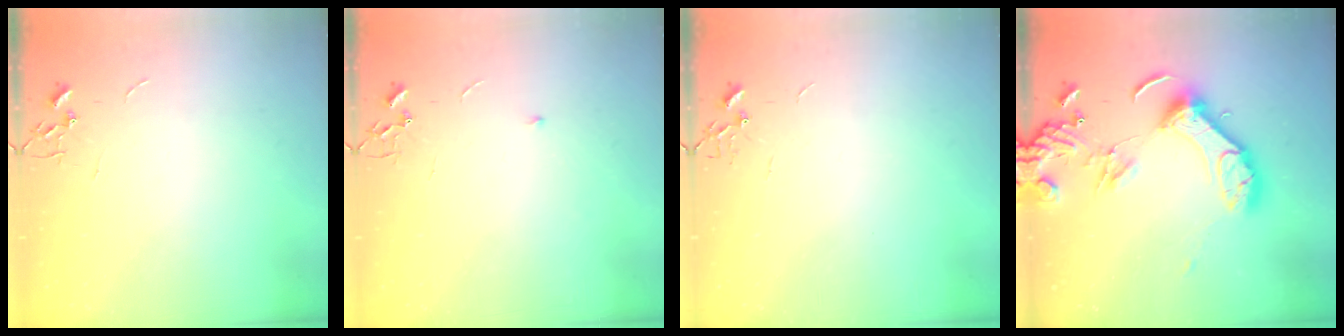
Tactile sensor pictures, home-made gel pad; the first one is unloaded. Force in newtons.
{"total": 3.2, "press": 3.1, "slide": 0.5}
{"total": 0.0}
{"total": 15.2, "press": 15.0, "slide": 2.2}